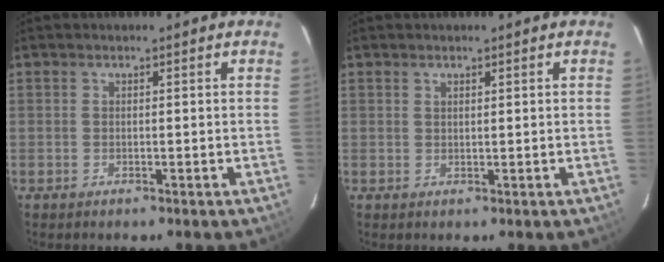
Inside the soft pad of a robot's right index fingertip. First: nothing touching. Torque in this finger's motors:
{"motor_torque": [-0.49, 0.37, 0.04, 0.00]}